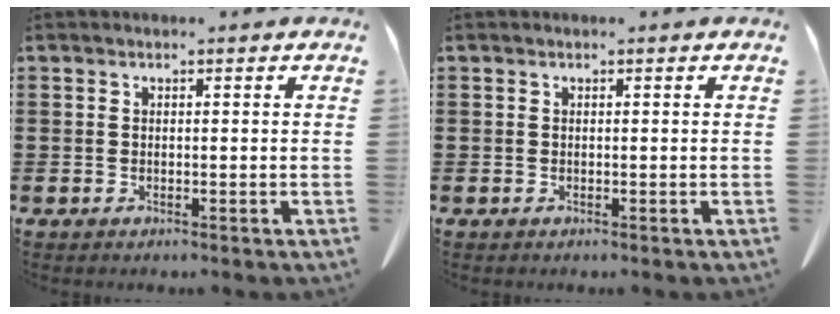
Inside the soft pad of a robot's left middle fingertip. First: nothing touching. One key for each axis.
{"total": 0.0}